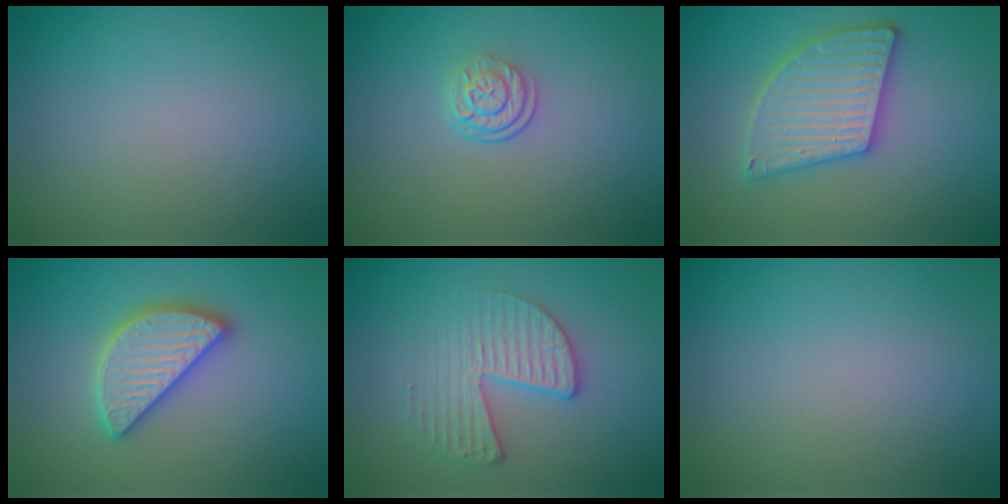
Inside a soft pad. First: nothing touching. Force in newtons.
{"total": 2.5, "press": 1.8, "slide": 1.8}
{"total": 5.5, "press": 5.5, "slide": 0.5}
{"total": 4.7, "press": 4.7, "slide": 0.4}
{"total": 3.3, "press": 3.0, "slide": 1.3}
{"total": 0.0}